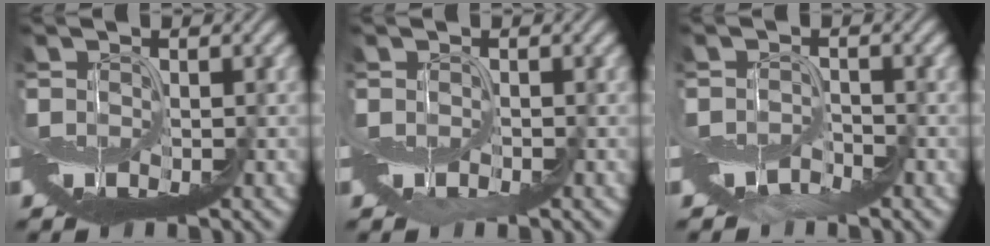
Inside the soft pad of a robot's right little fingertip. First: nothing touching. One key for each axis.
{"total": 0.8, "fx": 0.0, "fy": -0.3, "fz": -0.7, "tx": 0.010, "ty": -0.001, "tz": -0.001}
{"total": 1.2, "fx": -1.2, "fy": 0.2, "fz": -0.2, "tx": 0.004, "ty": -0.001, "tz": -0.020}